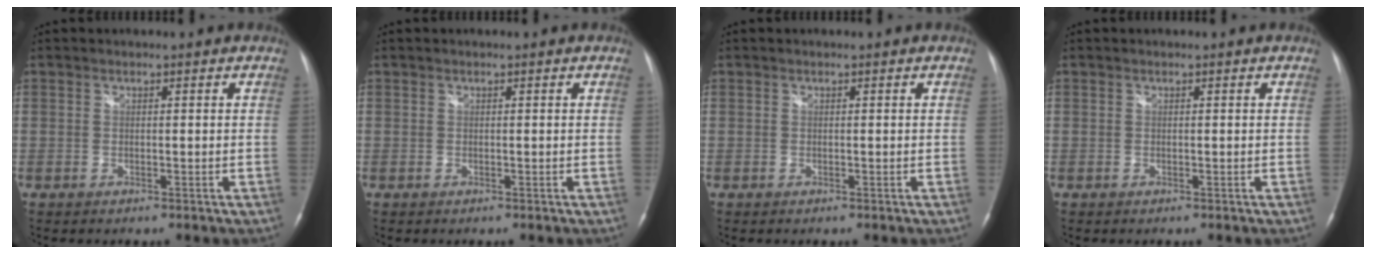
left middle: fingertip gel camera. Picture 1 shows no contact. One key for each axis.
{"total": 0.0}
{"total": 0.0}
{"total": 0.0}